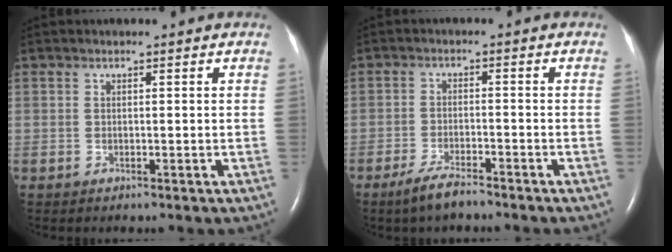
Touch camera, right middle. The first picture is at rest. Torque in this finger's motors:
{"motor_torque": [0.37, -0.37, 0.22, 0.04]}